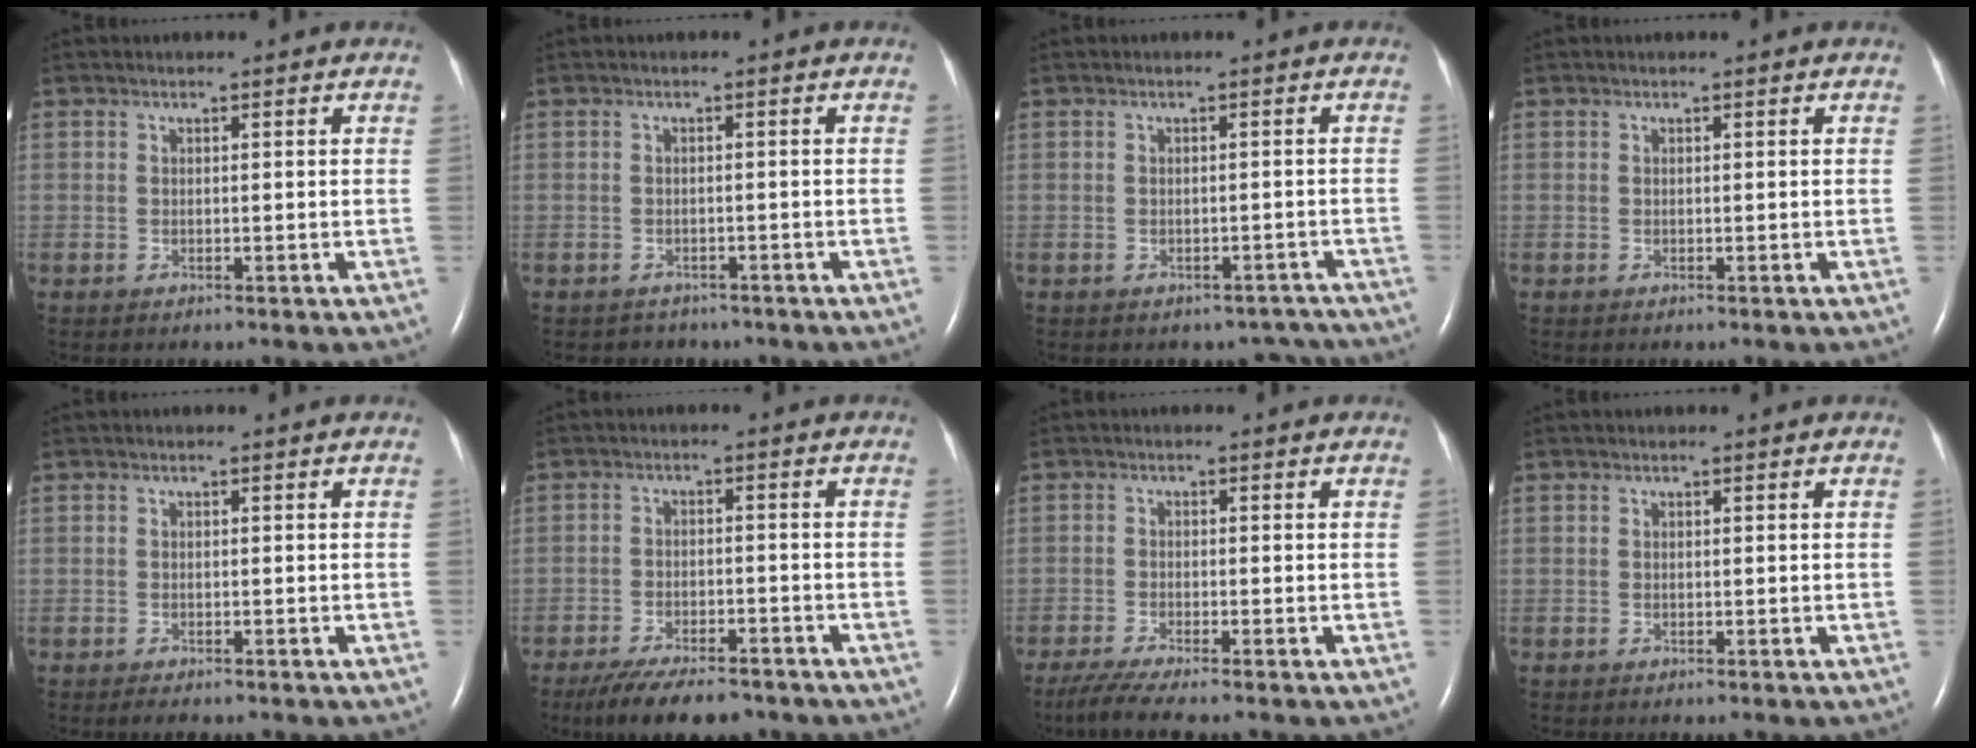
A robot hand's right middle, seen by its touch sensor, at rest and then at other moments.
{"total": 2.9, "force": [-2.3, 1.7, -0.1], "torque": [-0.009, 0.005, -0.030]}
{"total": 4.6, "force": [-4.0, 2.2, -0.2], "torque": [0.014, 0.015, -0.038]}
{"total": 0.0}
{"total": 1.8, "force": [-1.4, 0.5, 0.9], "torque": [-0.016, -0.004, -0.014]}
{"total": 10.7, "force": [-8.8, 3.0, 5.3], "torque": [-0.086, -0.014, -0.136]}
{"total": 5.2, "force": [-4.2, -0.3, 3.1], "torque": [-0.062, -0.018, -0.076]}
{"total": 0.0}